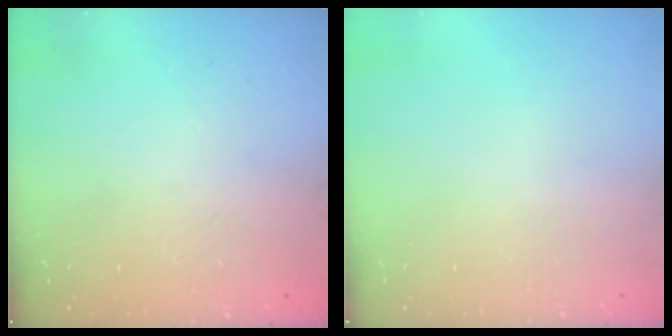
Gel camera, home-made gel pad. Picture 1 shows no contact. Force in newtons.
{"total": 0.0}